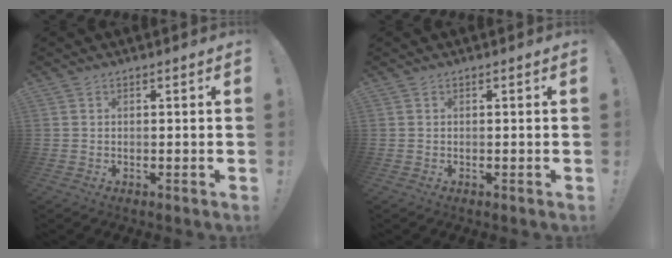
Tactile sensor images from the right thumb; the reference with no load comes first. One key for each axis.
{"total": 0.0}